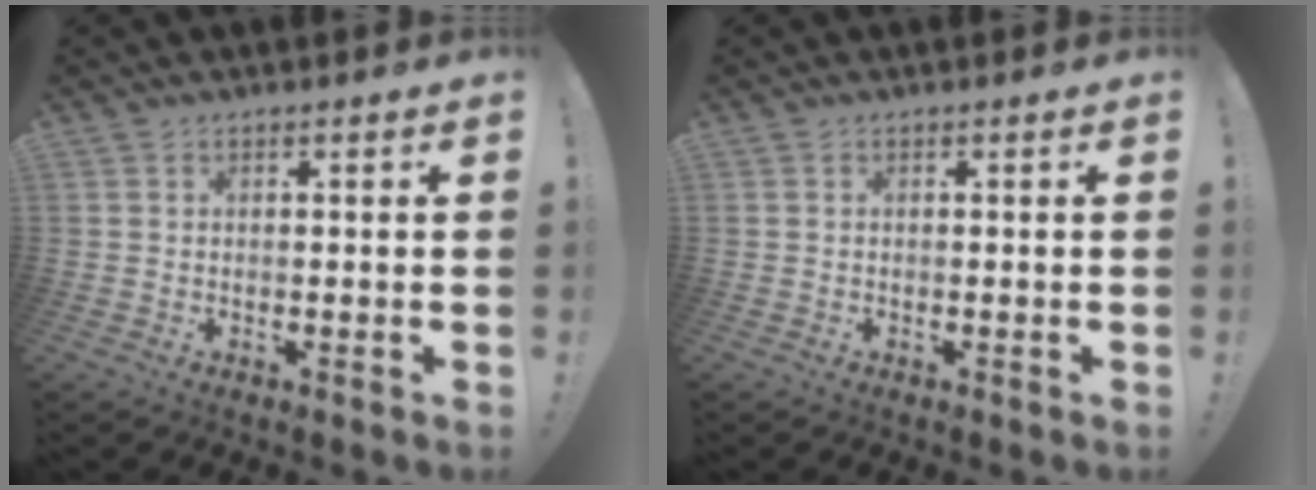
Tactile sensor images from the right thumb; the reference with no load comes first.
{"total": 0.0}